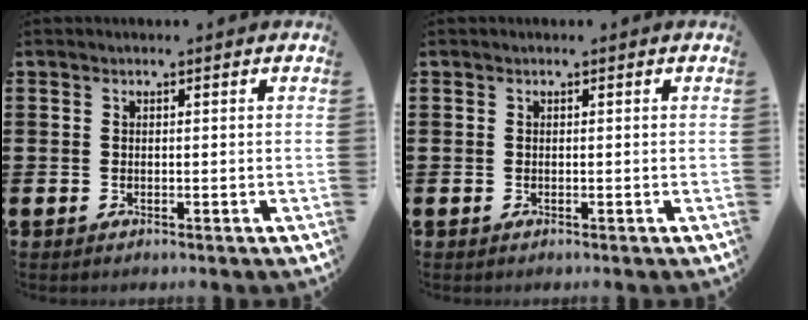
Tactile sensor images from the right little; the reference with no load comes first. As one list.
[{"total": 0.0}]